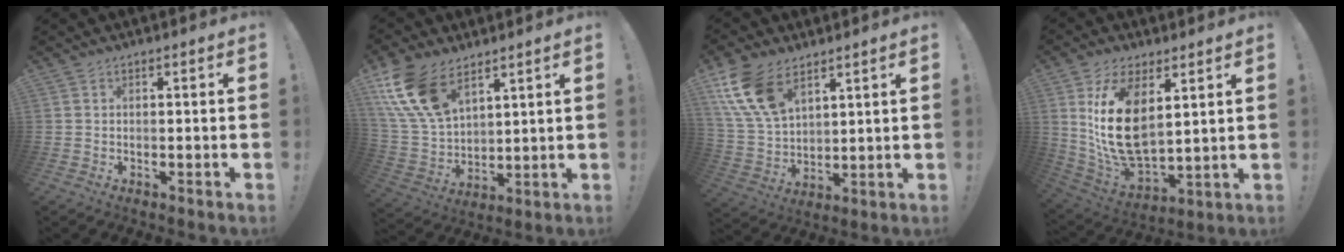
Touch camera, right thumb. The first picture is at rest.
{"total": 16.6, "force": [9.7, 9.4, 9.7], "torque": [-0.220, -0.048, 0.187]}
{"total": 14.9, "force": [8.6, 8.5, 8.6], "torque": [-0.198, -0.037, 0.166]}
{"total": 17.4, "force": [6.0, 9.3, 13.4], "torque": [-0.271, -0.040, 0.104]}